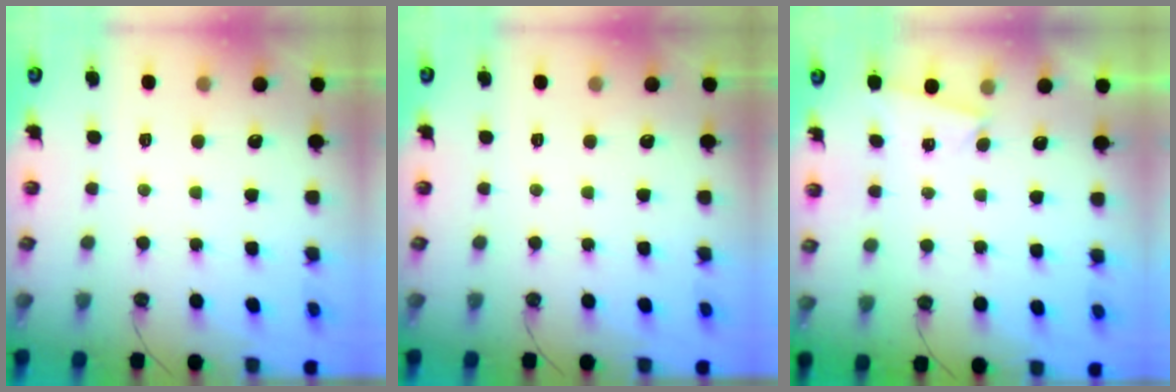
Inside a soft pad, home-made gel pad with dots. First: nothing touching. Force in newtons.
{"total": 0.0}
{"total": 1.7, "press": 1.3, "slide": 1.0}